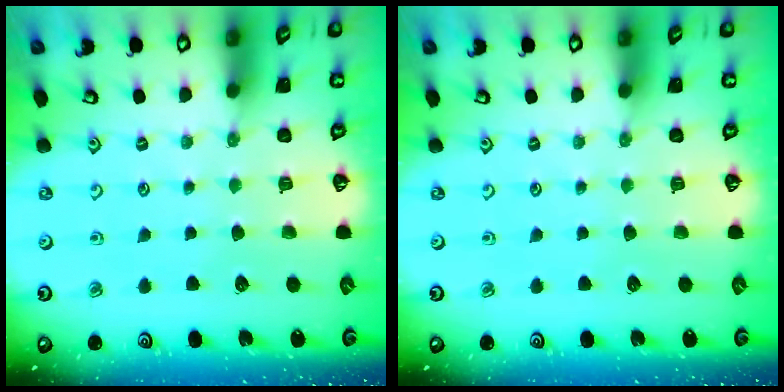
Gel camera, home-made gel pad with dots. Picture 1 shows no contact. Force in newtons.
{"total": 0.0}